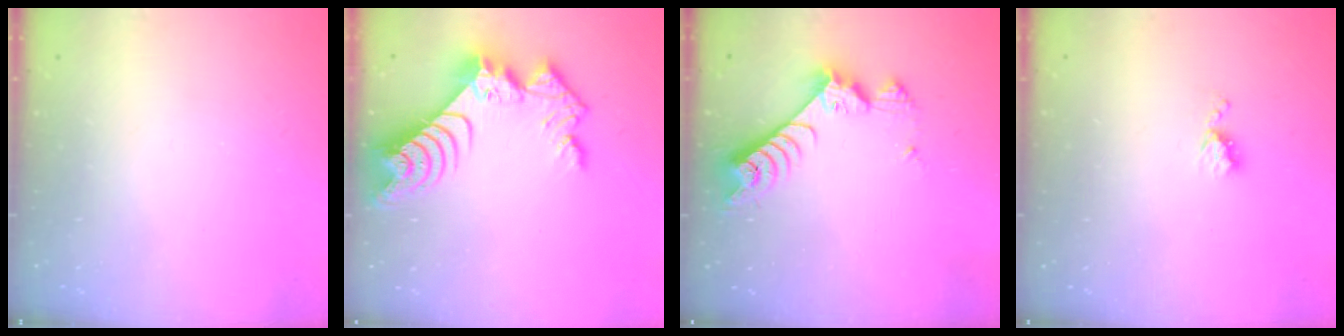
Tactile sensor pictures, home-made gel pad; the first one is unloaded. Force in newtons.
{"total": 12.5, "press": 12.5, "slide": 1.2}
{"total": 7.7, "press": 7.6, "slide": 1.2}
{"total": 5.2, "press": 5.2, "slide": 0.5}